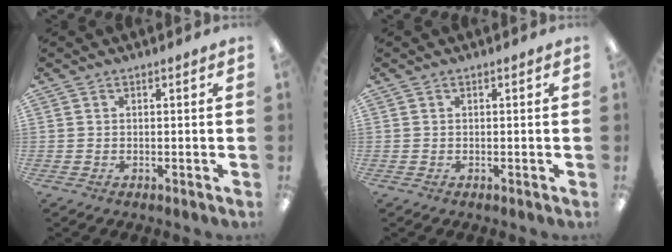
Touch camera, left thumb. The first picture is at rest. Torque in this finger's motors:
{"motor_torque": [0.00, 0.00, 0.00, 0.00, 0.00]}